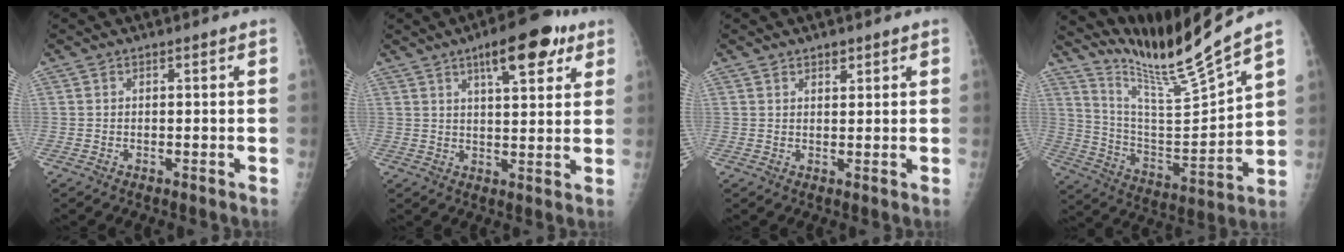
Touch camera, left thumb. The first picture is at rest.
{"total": 11.7, "force": [6.4, 4.1, 8.9], "torque": [-0.104, -0.017, 0.089]}
{"total": 1.9, "force": [1.3, 1.0, 0.8], "torque": [0.000, -0.008, 0.020]}
{"total": 16.2, "force": [14.3, -1.4, 7.5], "torque": [-0.122, -0.106, 0.266]}